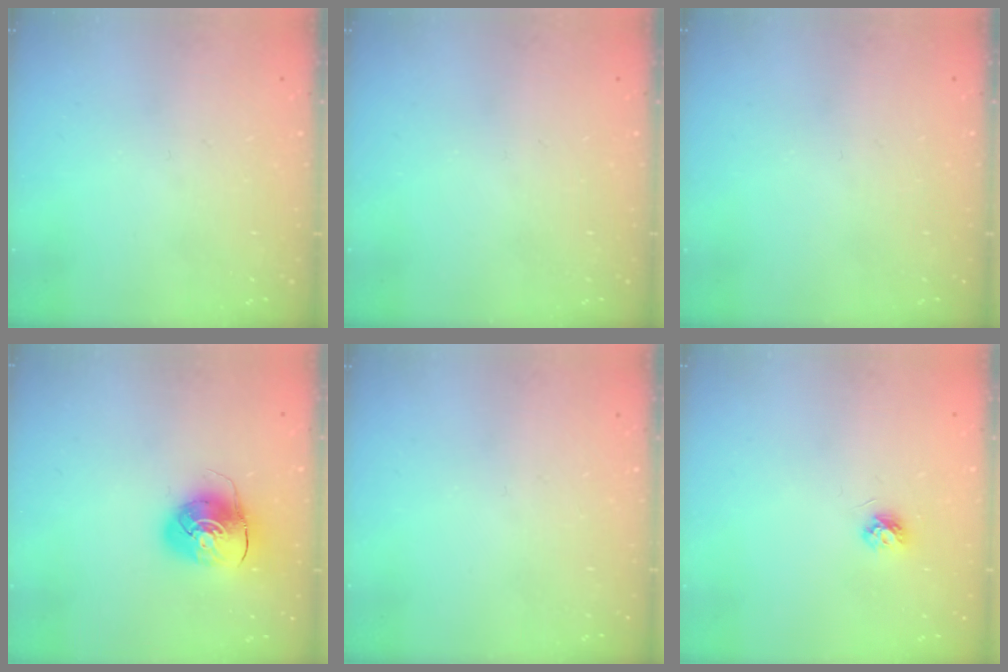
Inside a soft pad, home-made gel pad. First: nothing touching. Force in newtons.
{"total": 0.0}
{"total": 0.0}
{"total": 9.1, "press": 9.0, "slide": 0.8}
{"total": 0.0}
{"total": 4.5, "press": 4.5, "slide": 0.6}